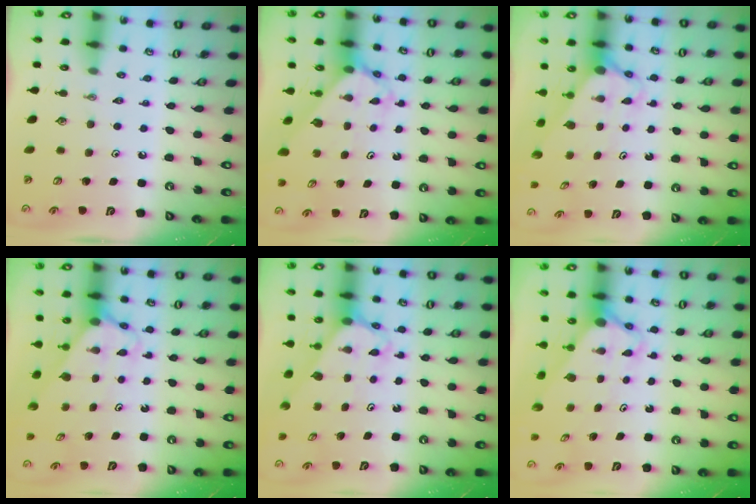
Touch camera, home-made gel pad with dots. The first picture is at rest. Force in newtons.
{"total": 2.9, "press": 2.9, "slide": 0.1}
{"total": 2.7, "press": 2.7, "slide": 0.0}
{"total": 2.6, "press": 2.6, "slide": 0.1}
{"total": 2.7, "press": 2.7, "slide": 0.2}
{"total": 3.1, "press": 3.1, "slide": 0.2}